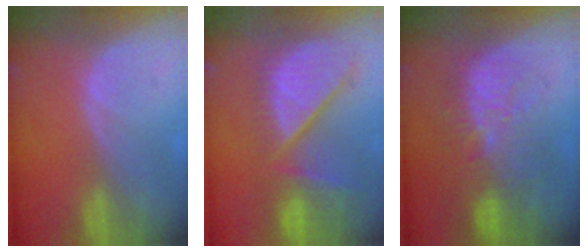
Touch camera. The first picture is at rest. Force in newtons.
{"total": 12.8, "press": 10.8, "slide": 7.0}
{"total": 11.1, "press": 10.0, "slide": 4.6}